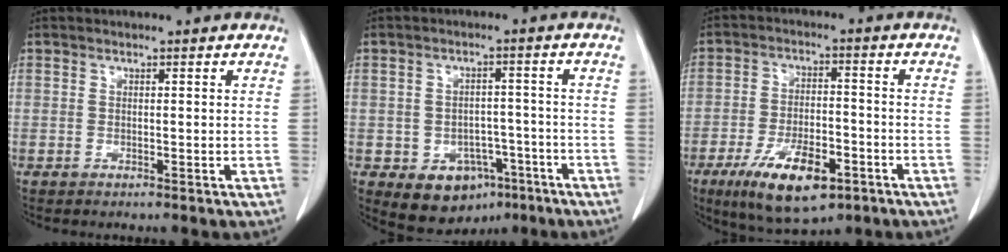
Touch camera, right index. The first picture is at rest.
{"total": 8.1, "force": [-4.0, 6.0, 3.7], "torque": [-0.046, 0.015, -0.047]}
{"total": 12.5, "force": [-6.7, 4.7, 9.4], "torque": [-0.171, -0.007, -0.104]}